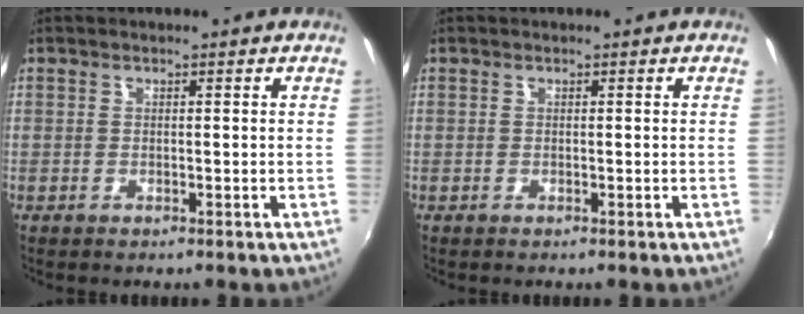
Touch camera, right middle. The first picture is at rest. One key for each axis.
{"total": 0.0}